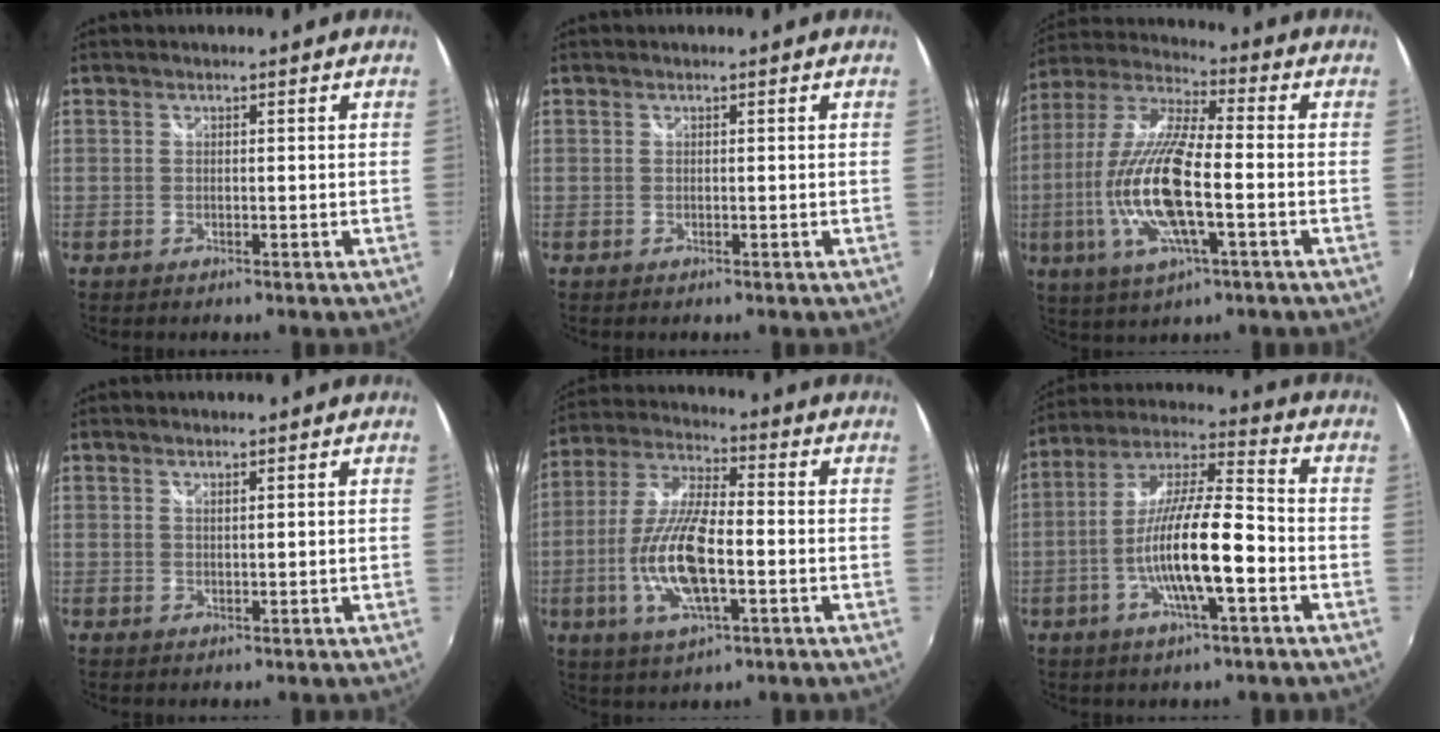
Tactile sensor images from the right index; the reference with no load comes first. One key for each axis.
{"total": 0.0}
{"total": 18.2, "fx": -4.2, "fy": 4.8, "fz": 17.1, "tx": -0.344, "ty": -0.015, "tz": -0.081}
{"total": 0.7, "fx": 0.5, "fy": 0.0, "fz": 0.4, "tx": -0.006, "ty": 0.000, "tz": 0.010}
{"total": 14.4, "fx": -3.6, "fy": 4.7, "fz": 13.1, "tx": -0.270, "ty": -0.007, "tz": -0.069}
{"total": 14.8, "fx": -4.8, "fy": 2.6, "fz": 13.7, "tx": -0.267, "ty": -0.003, "tz": -0.091}